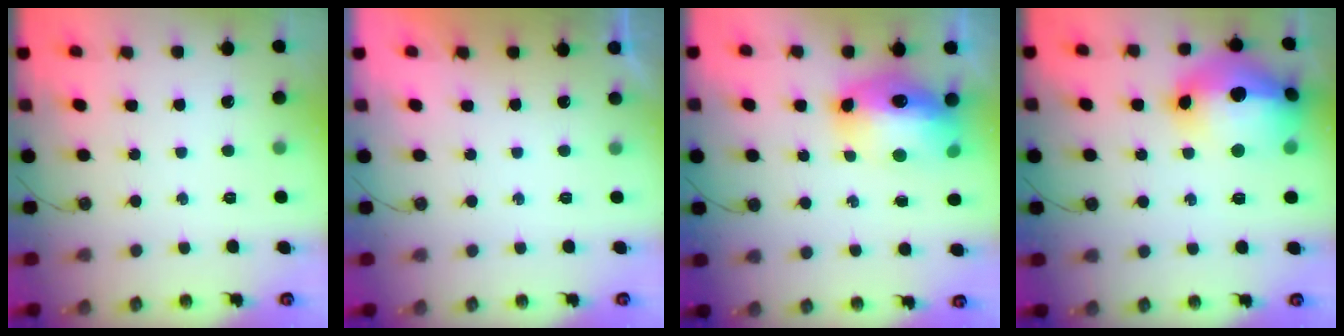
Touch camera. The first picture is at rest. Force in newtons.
{"total": 0.0}
{"total": 16.7, "press": 16.6, "slide": 1.8}
{"total": 22.3, "press": 22.2, "slide": 2.3}